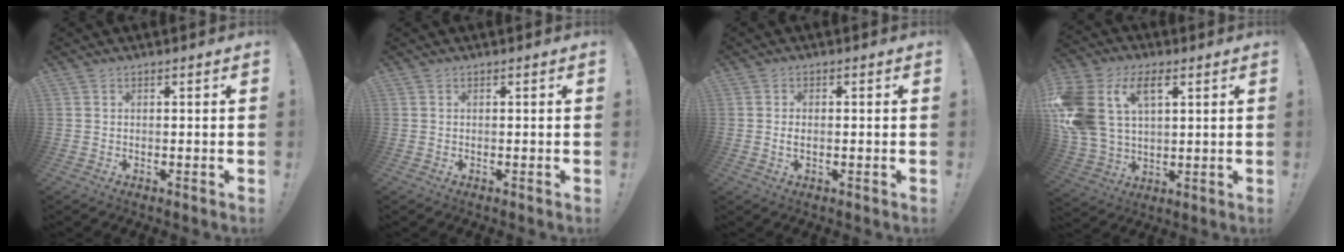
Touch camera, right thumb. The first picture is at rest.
{"total": 0.0}
{"total": 1.4, "force": [0.0, 0.7, 1.2], "torque": [-0.021, 0.005, 0.000]}
{"total": 17.0, "force": [6.5, 11.4, 10.9], "torque": [-0.240, -0.020, 0.119]}